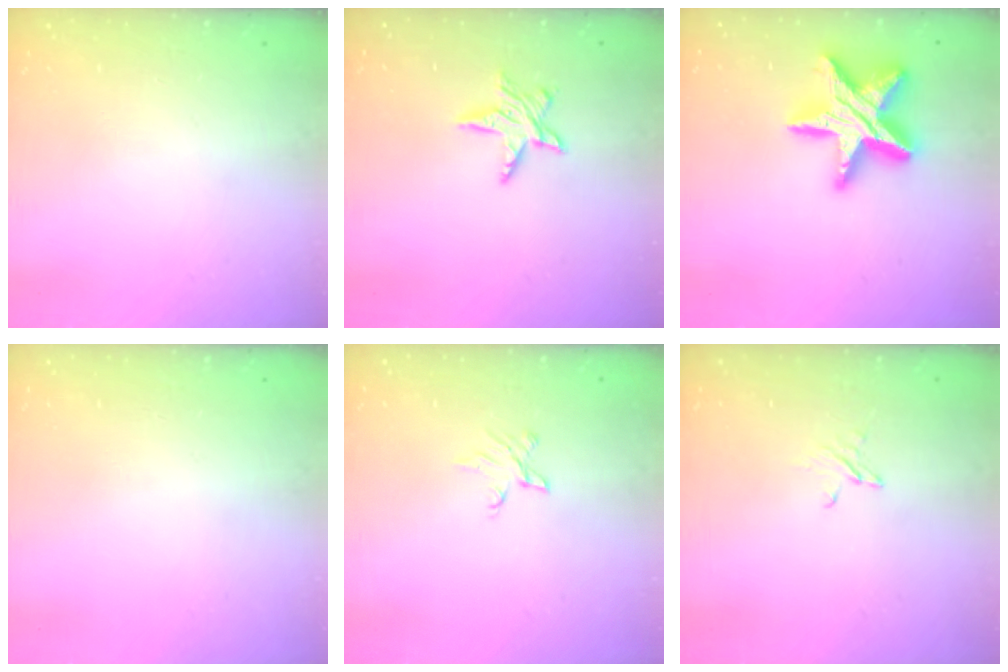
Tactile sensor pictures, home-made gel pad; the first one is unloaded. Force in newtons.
{"total": 7.2, "press": 7.2, "slide": 0.2}
{"total": 19.4, "press": 19.4, "slide": 1.4}
{"total": 0.0}
{"total": 4.0, "press": 3.9, "slide": 0.4}
{"total": 2.4, "press": 2.4, "slide": 0.2}